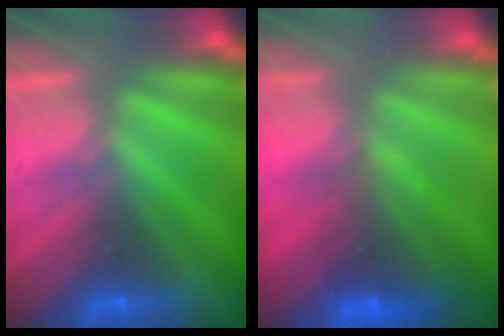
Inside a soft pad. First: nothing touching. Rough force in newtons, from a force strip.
{"total": 7.1}